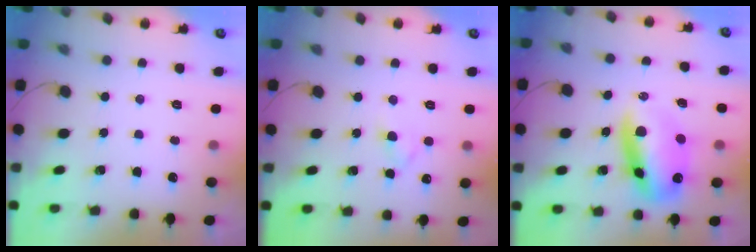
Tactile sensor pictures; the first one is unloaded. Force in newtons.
{"total": 3.0, "press": 2.7, "slide": 1.2}
{"total": 11.9, "press": 11.5, "slide": 3.2}